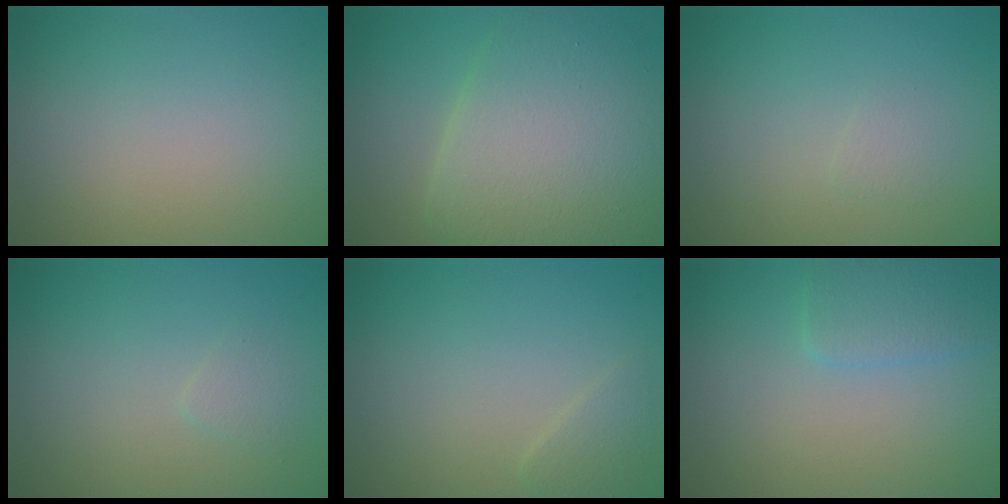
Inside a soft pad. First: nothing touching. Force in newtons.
{"total": 9.0, "press": 9.0, "slide": 0.4}
{"total": 0.7, "press": 0.7, "slide": 0.0}
{"total": 0.8, "press": 0.8, "slide": 0.0}
{"total": 1.2, "press": 1.2, "slide": 0.0}
{"total": 2.4, "press": 2.4, "slide": 0.1}